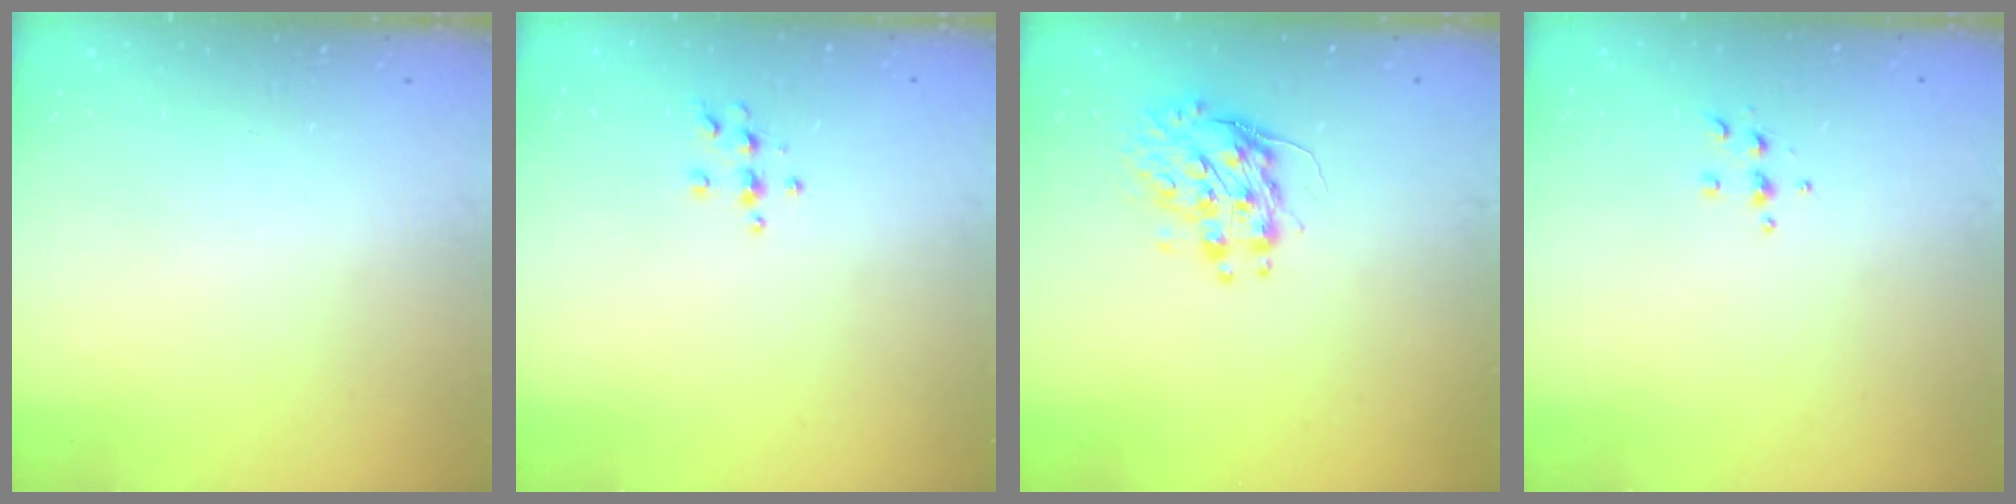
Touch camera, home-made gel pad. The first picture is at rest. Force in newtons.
{"total": 3.9, "press": 3.9, "slide": 0.6}
{"total": 9.0, "press": 9.0, "slide": 0.3}
{"total": 5.3, "press": 5.3, "slide": 0.5}